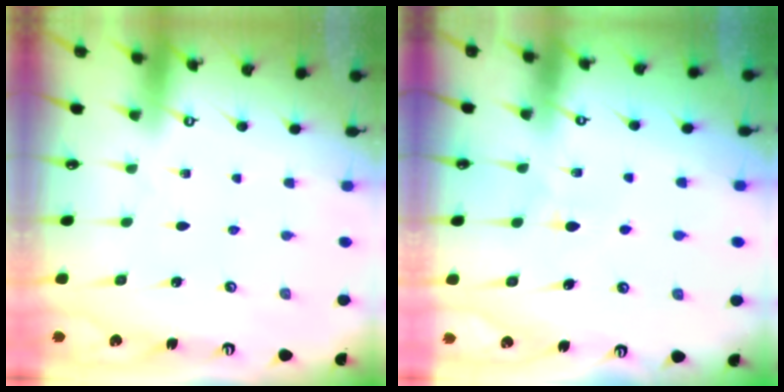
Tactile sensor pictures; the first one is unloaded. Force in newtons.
{"total": 5.5, "press": 5.5, "slide": 0.3}